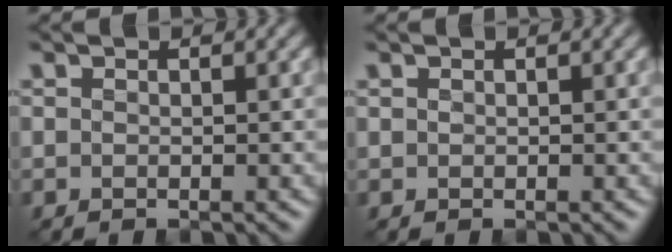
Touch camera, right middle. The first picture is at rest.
{"total": 0.0}